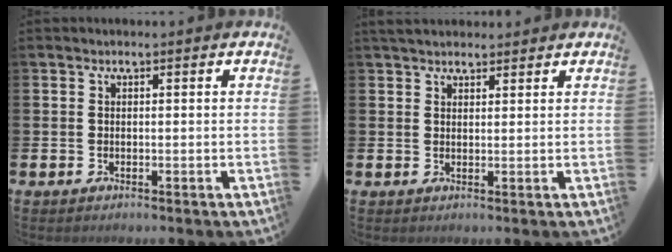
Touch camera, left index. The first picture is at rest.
{"total": 2.8, "force": [2.6, 0.9, 0.5], "torque": [-0.007, -0.007, 0.047]}